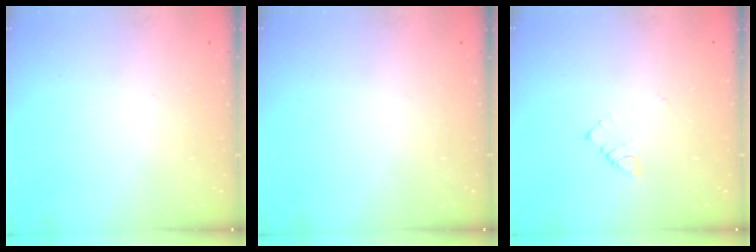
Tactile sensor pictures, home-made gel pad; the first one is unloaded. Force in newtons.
{"total": 0.0}
{"total": 3.0, "press": 2.9, "slide": 0.4}